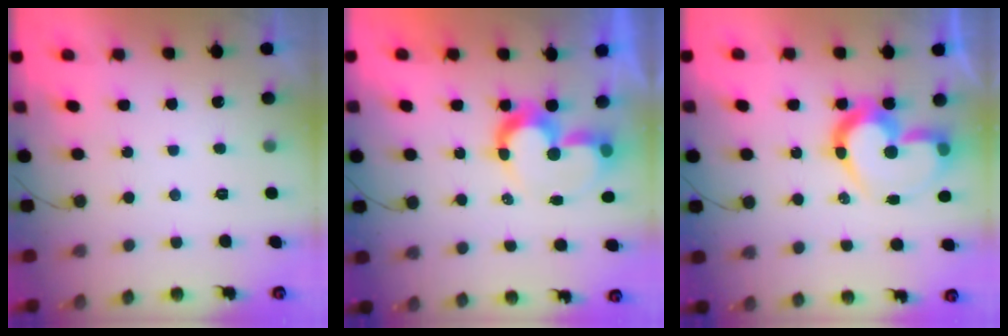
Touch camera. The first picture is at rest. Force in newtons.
{"total": 10.7, "press": 10.6, "slide": 0.8}
{"total": 15.9, "press": 15.7, "slide": 2.1}